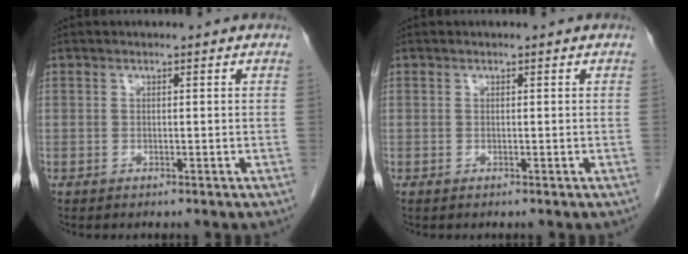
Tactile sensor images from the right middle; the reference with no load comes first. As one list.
[{"total": 0.0}]